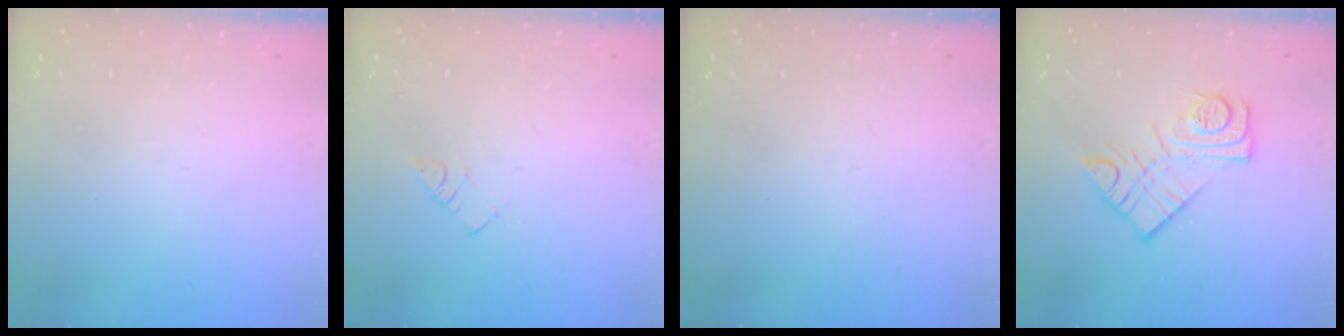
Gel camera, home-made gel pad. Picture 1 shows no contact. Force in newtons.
{"total": 2.5, "press": 2.5, "slide": 0.1}
{"total": 0.0}
{"total": 12.3, "press": 12.2, "slide": 0.8}